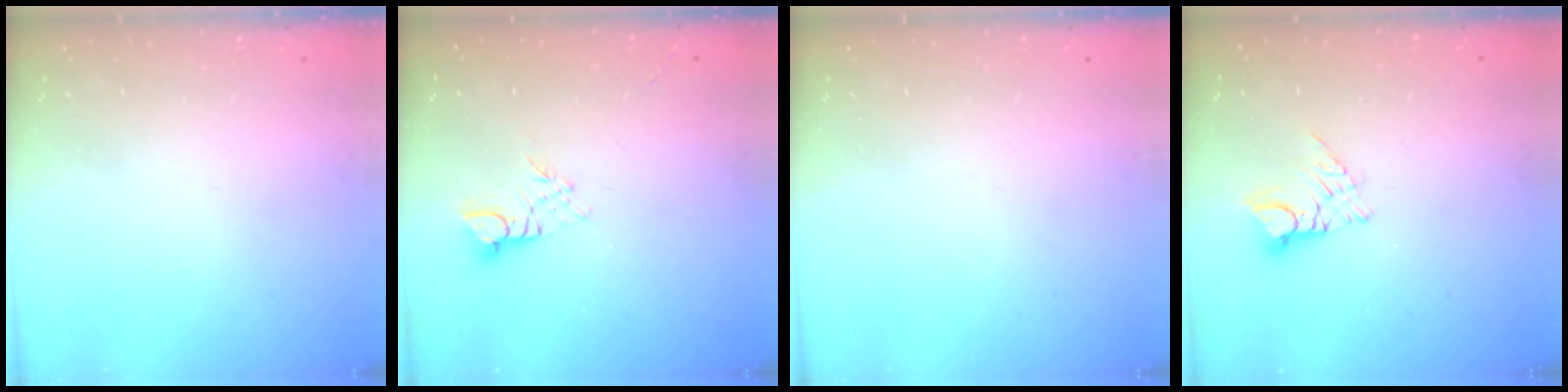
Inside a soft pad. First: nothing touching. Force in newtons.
{"total": 2.8, "press": 2.8, "slide": 0.3}
{"total": 0.0}
{"total": 7.5, "press": 7.5, "slide": 0.7}